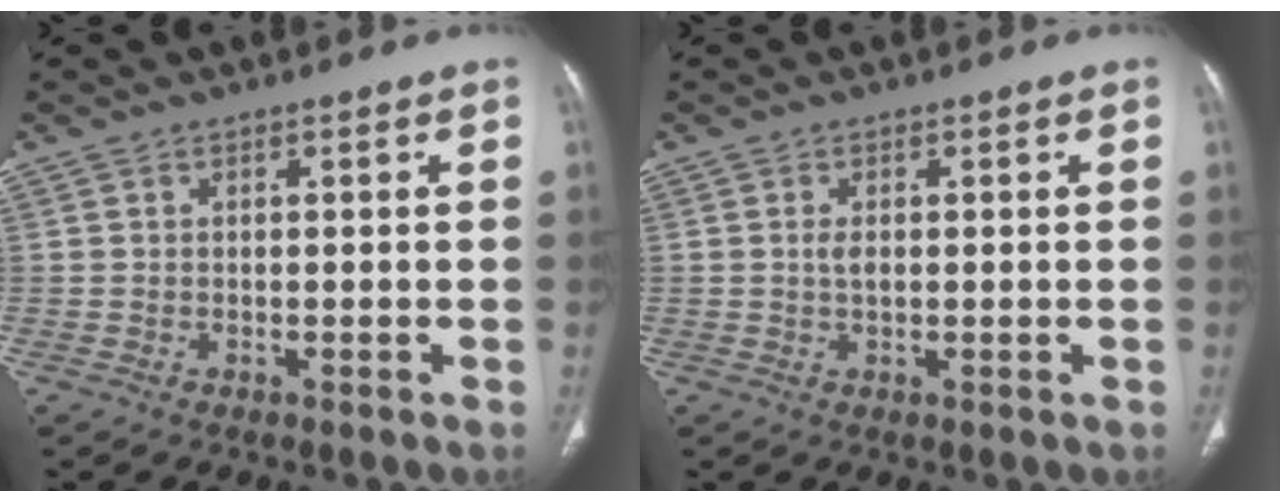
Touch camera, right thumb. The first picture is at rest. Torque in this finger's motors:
{"motor_torque": [2.66, 2.34, 0.39, -0.27, 0.00]}